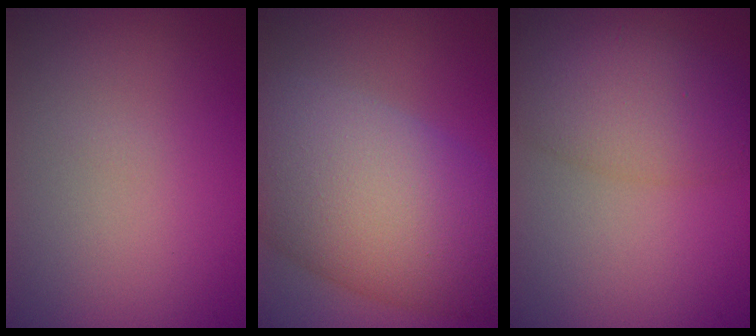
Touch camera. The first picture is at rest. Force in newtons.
{"total": 12.3, "press": 12.3, "slide": 0.7}
{"total": 5.4, "press": 5.4, "slide": 0.2}